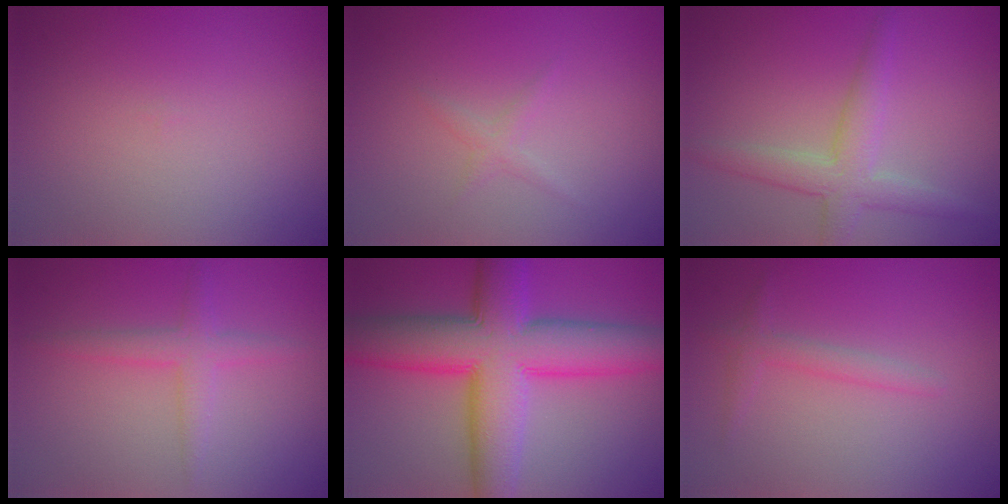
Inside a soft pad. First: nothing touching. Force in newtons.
{"total": 1.0, "press": 1.0, "slide": 0.1}
{"total": 3.6, "press": 3.6, "slide": 0.2}
{"total": 2.3, "press": 2.3, "slide": 0.1}
{"total": 11.7, "press": 11.7, "slide": 0.1}
{"total": 1.6, "press": 1.6, "slide": 0.1}